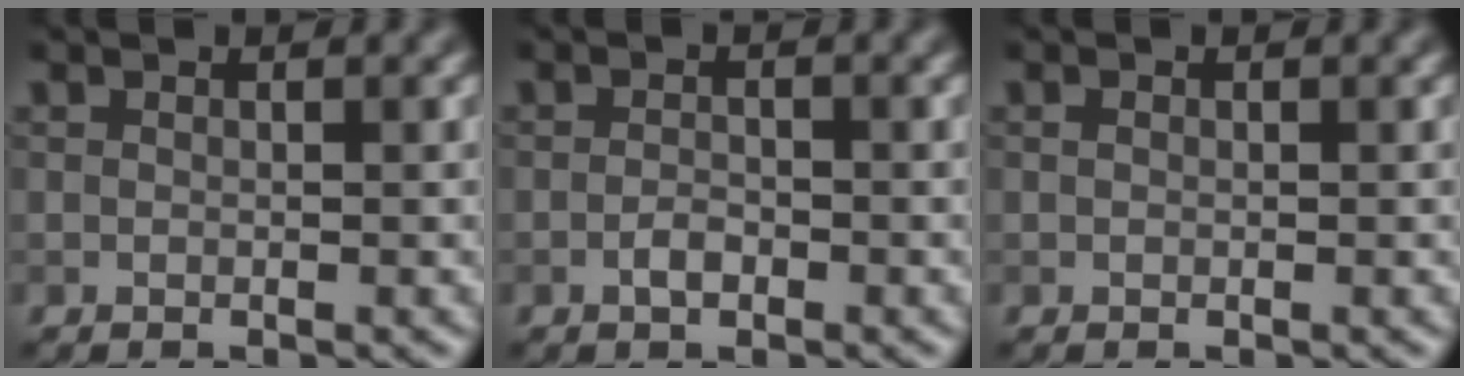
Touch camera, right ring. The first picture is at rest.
{"total": 1.3, "force": [-0.7, 0.6, 0.9], "torque": [-0.018, 0.001, -0.014]}
{"total": 0.0}